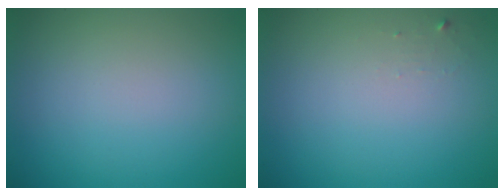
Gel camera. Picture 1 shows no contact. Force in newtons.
{"total": 0.6, "press": 0.6, "slide": 0.1}